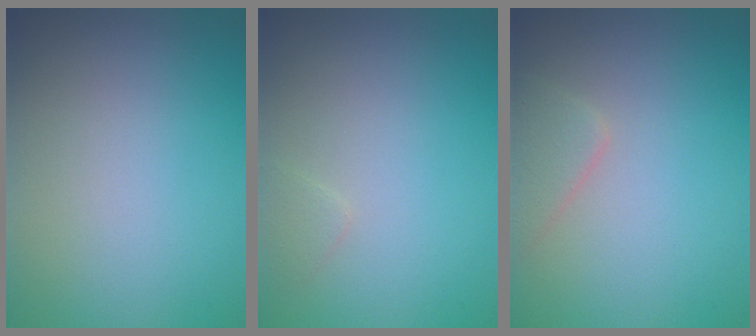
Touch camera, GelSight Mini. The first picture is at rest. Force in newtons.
{"total": 0.8, "press": 0.7, "slide": 0.1}
{"total": 2.1, "press": 2.1, "slide": 0.2}